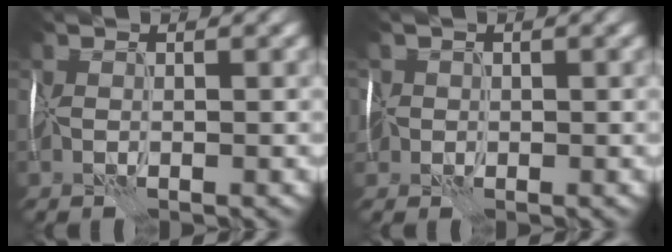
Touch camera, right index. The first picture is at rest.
{"total": 2.9, "force": [-0.1, 2.5, 1.4], "torque": [-0.035, 0.014, -0.005]}